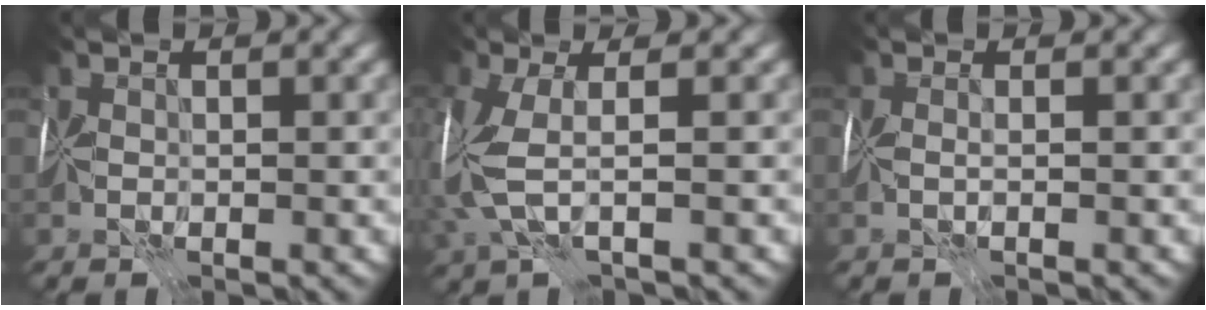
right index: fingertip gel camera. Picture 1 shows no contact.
{"total": 4.5, "force": [-0.1, 1.6, 4.2], "torque": [-0.112, 0.004, -0.005]}
{"total": 0.9, "force": [0.0, 0.1, 0.9], "torque": [-0.013, -0.005, 0.003]}